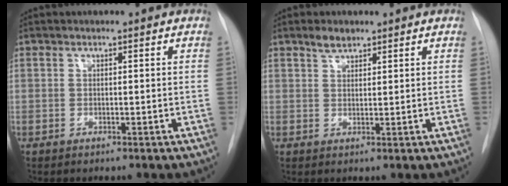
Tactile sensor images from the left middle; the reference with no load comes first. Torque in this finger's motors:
{"motor_torque": [0.28, -0.05, -0.10, -0.01]}